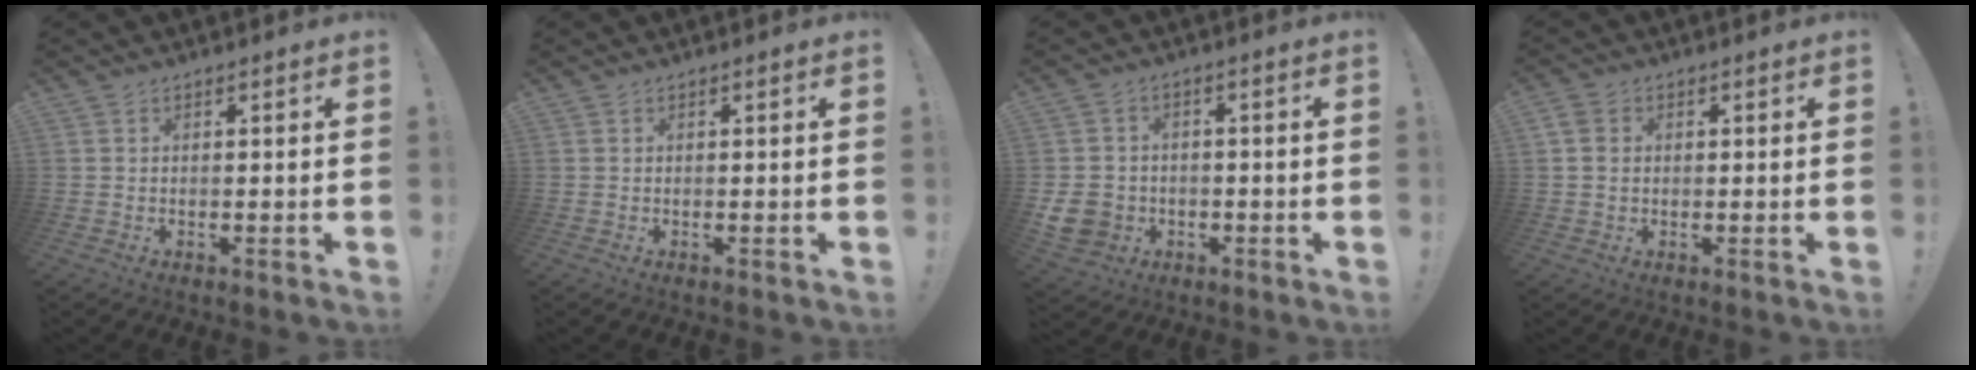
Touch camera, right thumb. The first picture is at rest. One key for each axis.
{"total": 0.0}
{"total": 8.5, "fx": -2.5, "fy": 7.2, "fz": 3.7, "tx": -0.081, "ty": 0.014, "tz": -0.043}
{"total": 3.8, "fx": 0.8, "fy": 3.1, "fz": 2.1, "tx": -0.040, "ty": 0.009, "tz": 0.019}